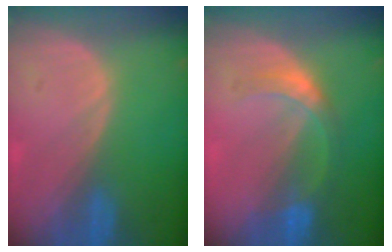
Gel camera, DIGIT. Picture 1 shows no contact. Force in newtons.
{"total": 5.2, "press": 4.8, "slide": 1.9}